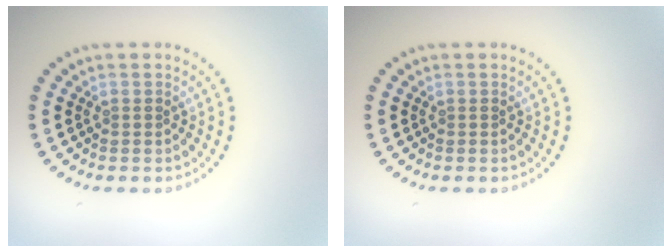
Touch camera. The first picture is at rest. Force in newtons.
{"total": 0.0}